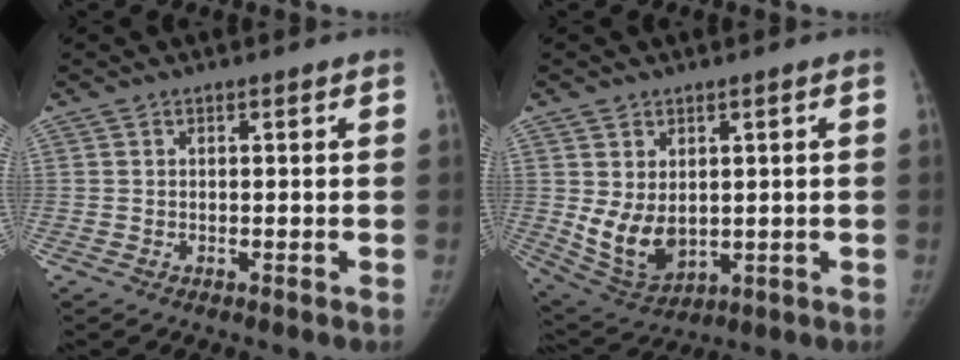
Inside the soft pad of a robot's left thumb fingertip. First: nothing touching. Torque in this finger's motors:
{"motor_torque": [1.23, 1.28, 0.97, -0.65, 0.31]}